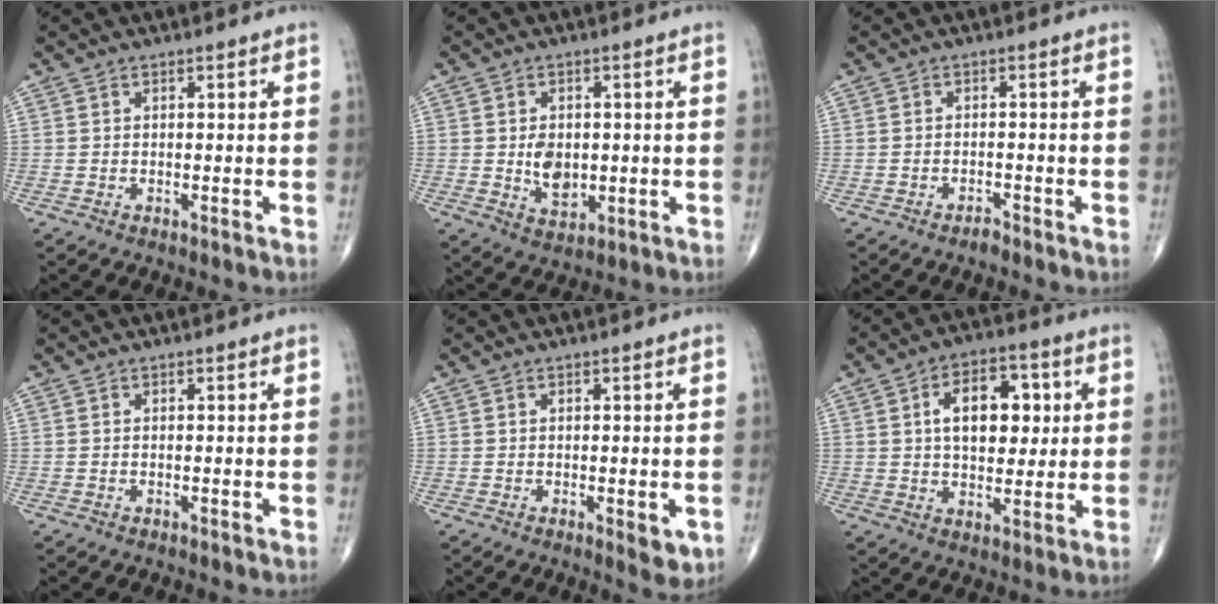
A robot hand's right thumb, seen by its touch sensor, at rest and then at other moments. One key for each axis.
{"total": 5.9, "fx": 0.0, "fy": 4.1, "fz": 4.3, "tx": -0.052, "ty": -0.007, "tz": 0.008}
{"total": 1.4, "fx": -1.3, "fy": 0.4, "fz": 0.5, "tx": -0.013, "ty": 0.004, "tz": -0.023}
{"total": 0.0}
{"total": 3.5, "fx": -0.9, "fy": 1.4, "fz": 3.1, "tx": -0.032, "ty": -0.008, "tz": -0.009}
{"total": 12.8, "fx": 2.7, "fy": 7.7, "fz": 9.9, "tx": -0.114, "ty": 0.004, "tz": 0.040}